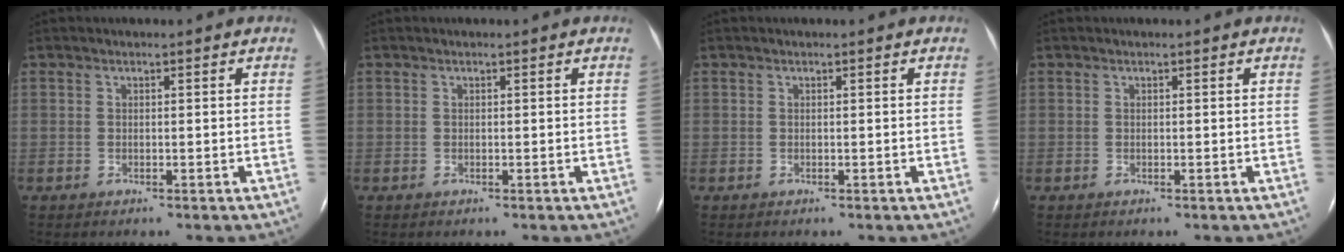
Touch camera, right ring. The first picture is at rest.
{"total": 0.0}
{"total": 0.0}
{"total": 0.0}